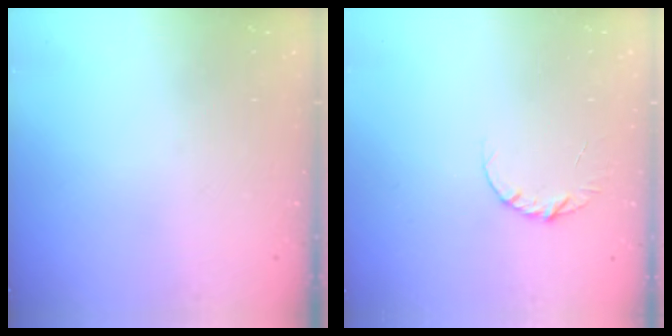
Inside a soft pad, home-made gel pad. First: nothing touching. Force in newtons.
{"total": 4.6, "press": 4.5, "slide": 0.5}